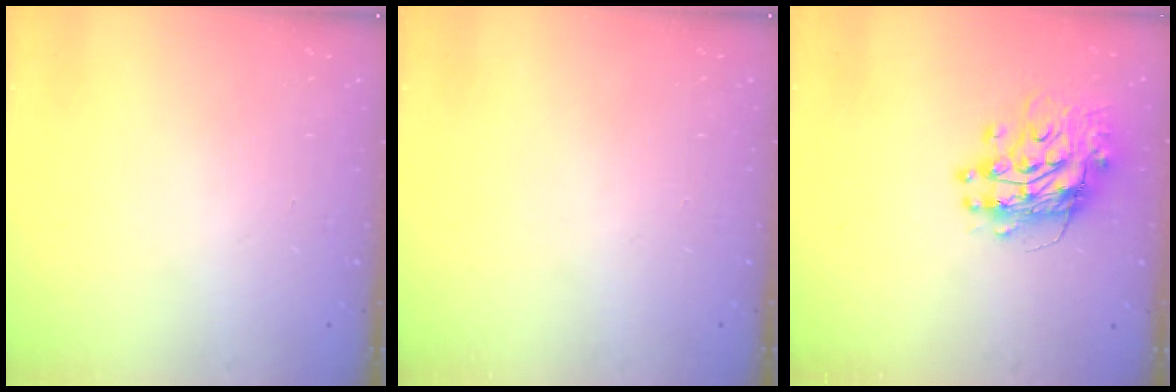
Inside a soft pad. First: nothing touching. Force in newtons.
{"total": 0.0}
{"total": 11.4, "press": 11.4, "slide": 1.0}